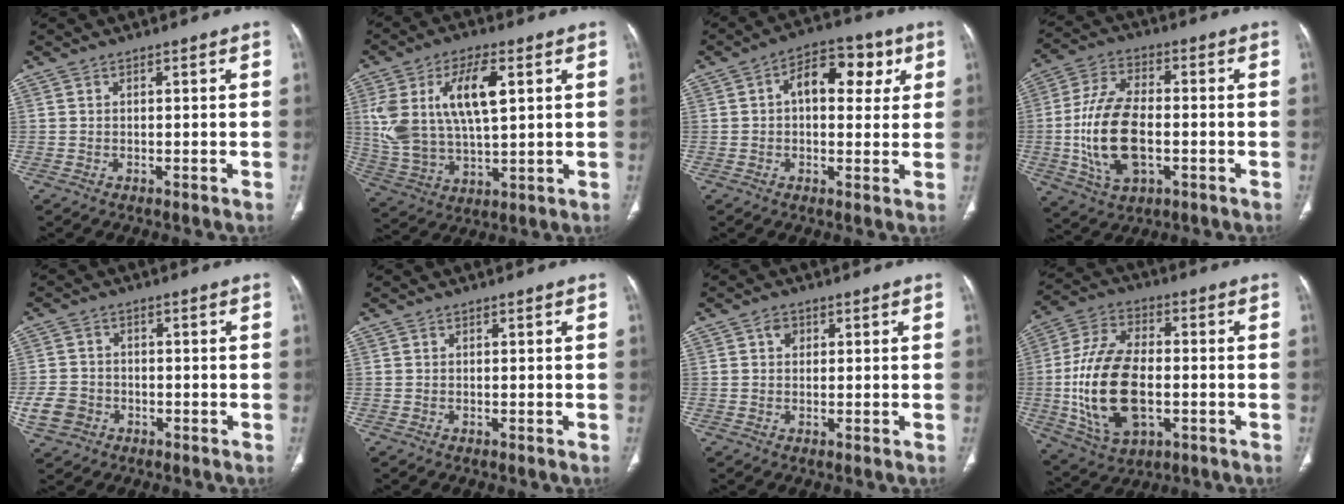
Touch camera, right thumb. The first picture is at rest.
{"total": 16.8, "force": [4.6, 8.0, 14.1], "torque": [-0.274, -0.003, 0.094]}
{"total": 11.2, "force": [3.0, 6.9, 8.3], "torque": [-0.080, 0.019, 0.036]}
{"total": 15.7, "force": [-2.4, 8.7, 12.9], "torque": [-0.250, 0.014, -0.038]}
{"total": 5.9, "force": [-2.1, 4.9, 2.3], "torque": [-0.044, 0.016, -0.037]}
{"total": 0.0}
{"total": 2.1, "force": [0.7, 1.7, 1.0], "torque": [-0.004, 0.001, 0.008]}
{"total": 19.1, "force": [-2.6, 10.9, 15.5], "torque": [-0.296, 0.013, -0.035]}